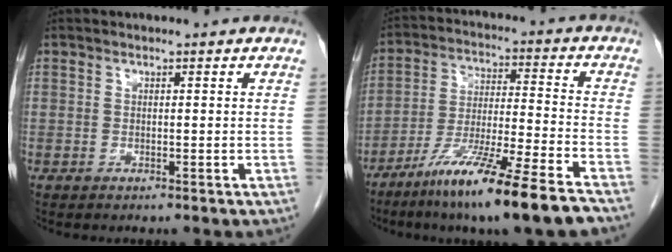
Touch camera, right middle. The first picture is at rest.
{"total": 15.4, "force": [-10.8, -0.5, 10.9], "torque": [-0.204, -0.041, -0.191]}